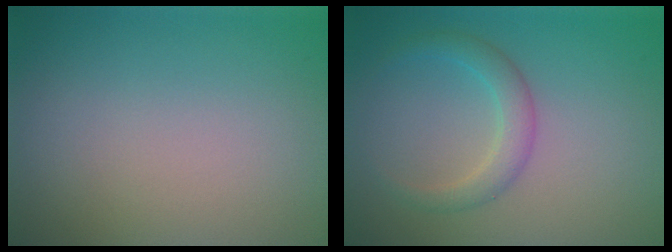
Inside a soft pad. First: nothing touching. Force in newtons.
{"total": 2.3, "press": 2.3, "slide": 0.0}